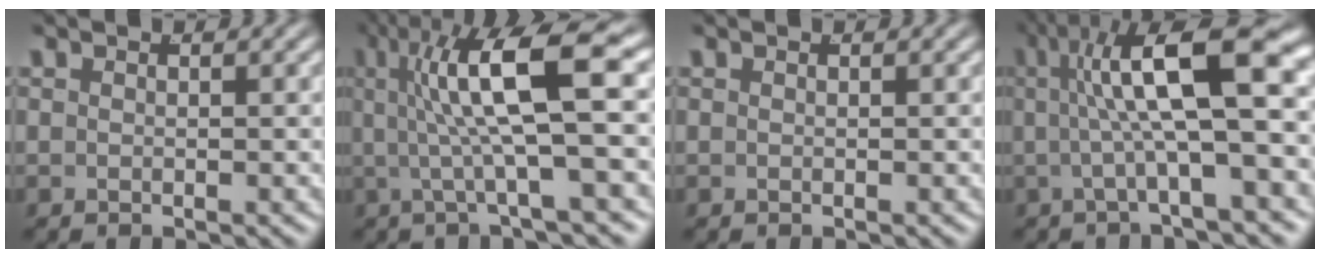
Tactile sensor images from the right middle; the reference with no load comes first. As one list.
[{"total": 8.5, "force": [2.3, 1.7, 8.0], "torque": [-0.121, 0.019, 0.030]}, {"total": 0.0}, {"total": 10.0, "force": [2.3, 3.3, 9.1], "torque": [-0.128, 0.022, 0.032]}]